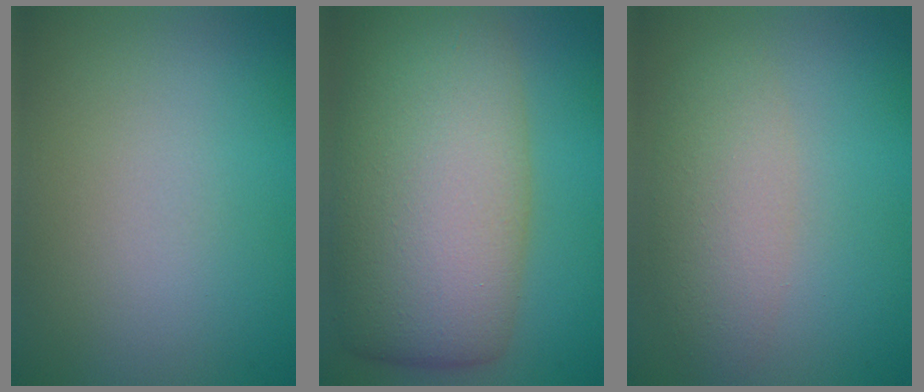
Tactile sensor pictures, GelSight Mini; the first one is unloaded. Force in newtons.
{"total": 12.3, "press": 12.3, "slide": 0.8}
{"total": 3.7, "press": 3.7, "slide": 0.2}